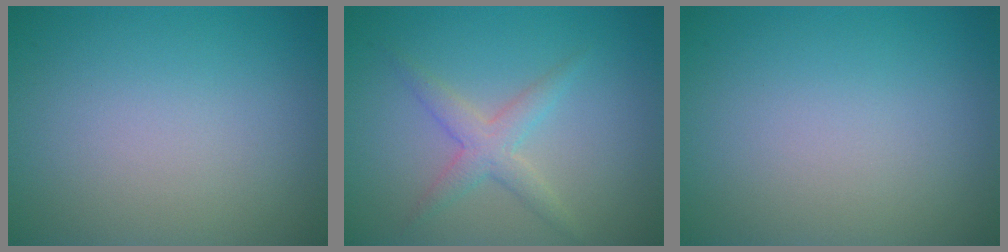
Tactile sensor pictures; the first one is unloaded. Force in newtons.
{"total": 2.4, "press": 2.4, "slide": 0.1}
{"total": 0.0}